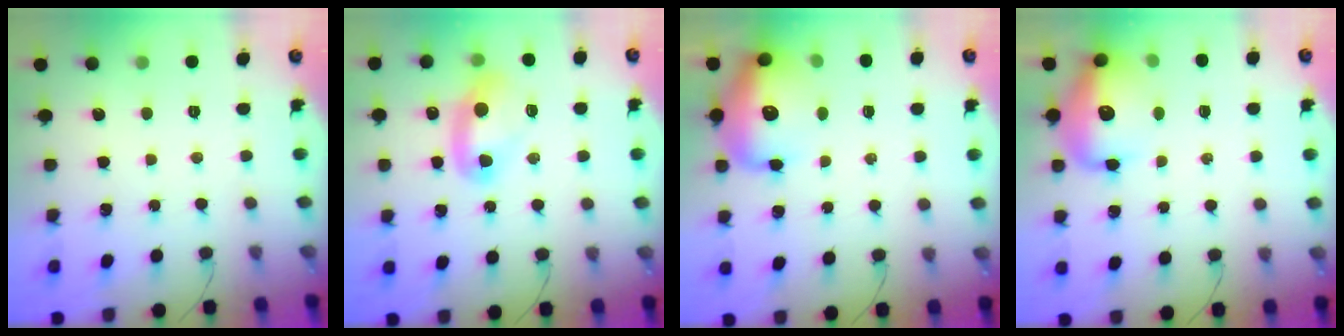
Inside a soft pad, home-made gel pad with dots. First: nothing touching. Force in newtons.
{"total": 10.2, "press": 10.2, "slide": 0.7}
{"total": 16.8, "press": 16.5, "slide": 3.2}
{"total": 14.9, "press": 14.4, "slide": 4.1}